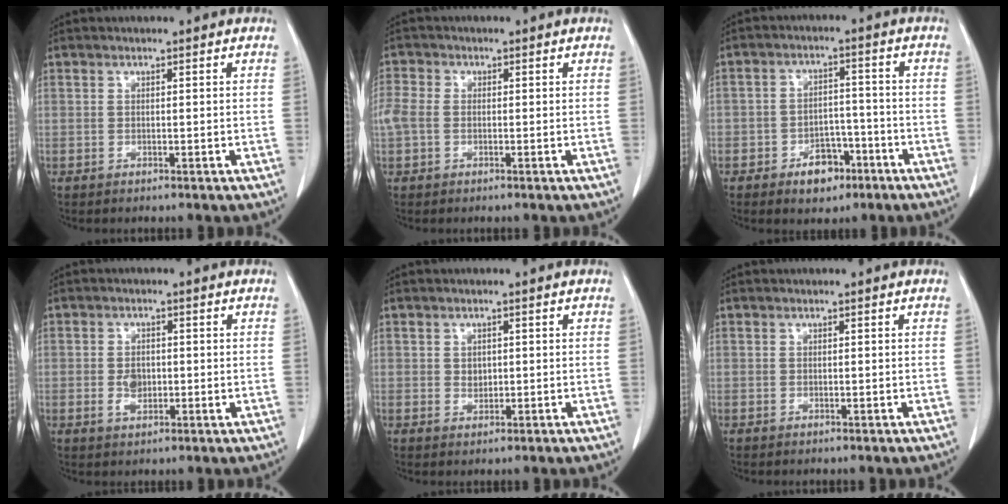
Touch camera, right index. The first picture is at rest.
{"total": 4.1, "force": [-0.1, 3.1, 2.7], "torque": [-0.086, 0.020, -0.003]}
{"total": 6.2, "force": [-3.6, 4.0, 3.1], "torque": [-0.043, 0.015, -0.051]}
{"total": 3.1, "force": [-0.3, 2.0, 2.4], "torque": [-0.042, 0.000, 0.000]}
{"total": 1.5, "force": [0.1, 1.3, 0.9], "torque": [-0.013, 0.000, 0.005]}
{"total": 0.0}